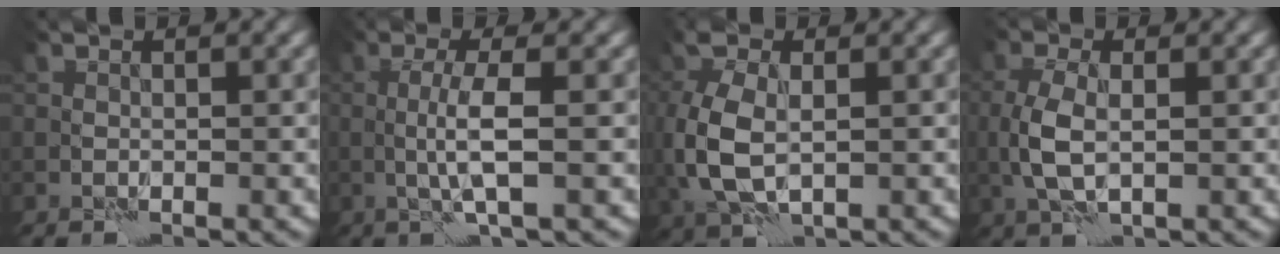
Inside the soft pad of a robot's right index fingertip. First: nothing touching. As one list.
[{"total": 3.2, "force": [0.1, 0.1, 3.2], "torque": [-0.064, -0.003, 0.001]}, {"total": 6.4, "force": [0.2, 3.9, 5.1], "torque": [-0.133, -0.006, 0.007]}, {"total": 3.5, "force": [0.2, 1.7, 3.0], "torque": [-0.077, -0.004, 0.005]}]